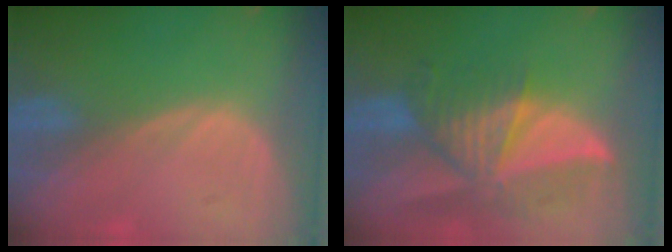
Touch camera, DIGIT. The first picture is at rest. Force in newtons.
{"total": 9.2, "press": 8.3, "slide": 4.0}